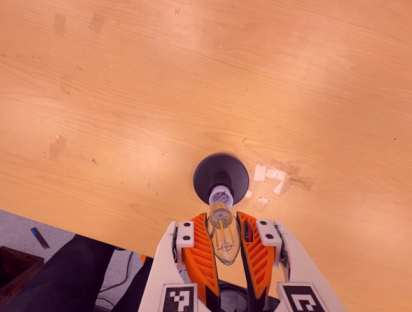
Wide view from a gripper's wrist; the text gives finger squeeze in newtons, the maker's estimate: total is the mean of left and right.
{"total": 22.9, "left": 26.9, "right": 18.9}